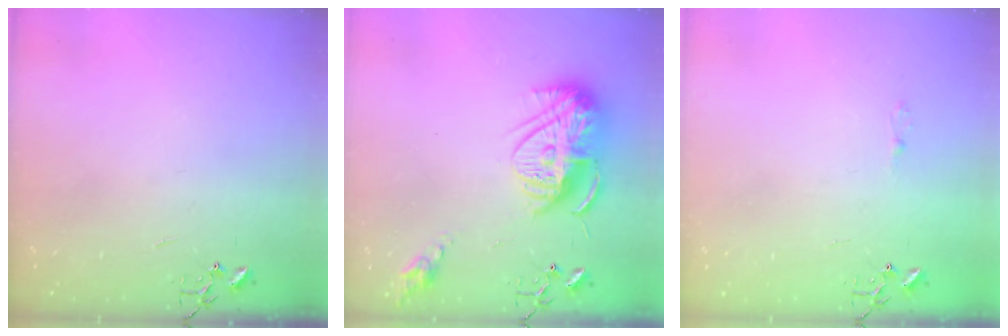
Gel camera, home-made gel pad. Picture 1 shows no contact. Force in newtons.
{"total": 15.8, "press": 15.8, "slide": 1.4}
{"total": 2.5, "press": 2.5, "slide": 0.3}